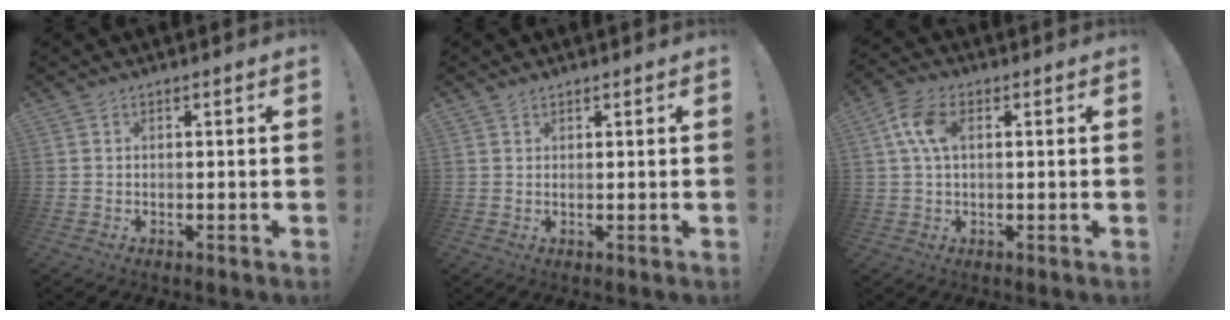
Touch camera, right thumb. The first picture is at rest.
{"total": 1.0, "force": [0.9, 0.2, 0.3], "torque": [-0.003, -0.002, 0.017]}
{"total": 7.8, "force": [1.8, 4.5, 6.1], "torque": [-0.127, 0.007, 0.034]}